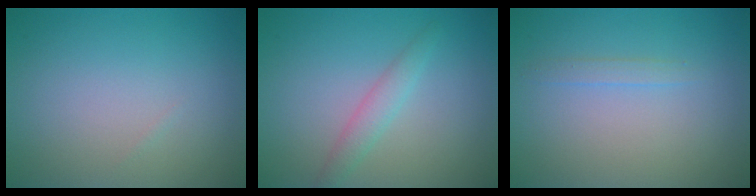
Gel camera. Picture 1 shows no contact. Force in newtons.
{"total": 1.9, "press": 1.9, "slide": 0.0}
{"total": 0.8, "press": 0.8, "slide": 0.1}